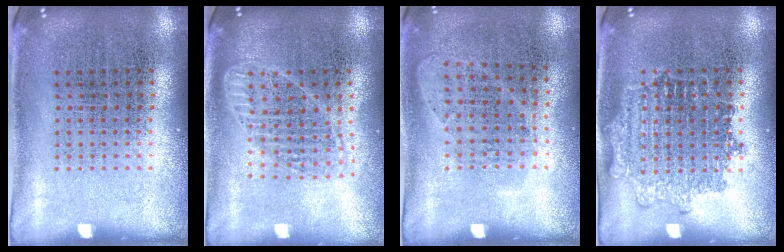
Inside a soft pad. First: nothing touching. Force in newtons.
{"total": 1.8, "press": 1.6, "slide": 0.9}
{"total": 1.0, "press": 0.9, "slide": 0.4}
{"total": 1.1, "press": 1.1, "slide": 0.1}